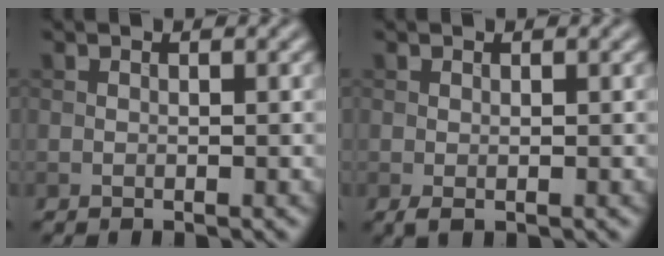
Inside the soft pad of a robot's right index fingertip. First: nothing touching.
{"total": 0.8, "force": [-0.2, 0.3, 0.7], "torque": [-0.017, -0.003, -0.003]}